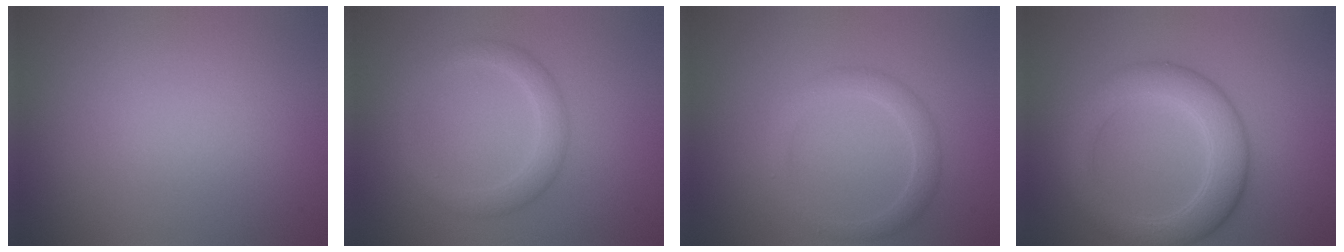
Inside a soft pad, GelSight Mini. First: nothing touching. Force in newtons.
{"total": 2.4, "press": 2.4, "slide": 0.1}
{"total": 2.2, "press": 2.2, "slide": 0.2}
{"total": 5.4, "press": 5.4, "slide": 0.1}